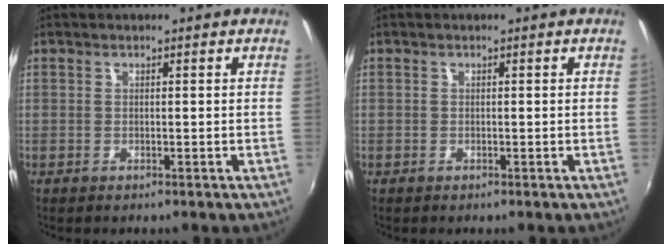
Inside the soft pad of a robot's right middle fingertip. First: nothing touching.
{"total": 0.0}